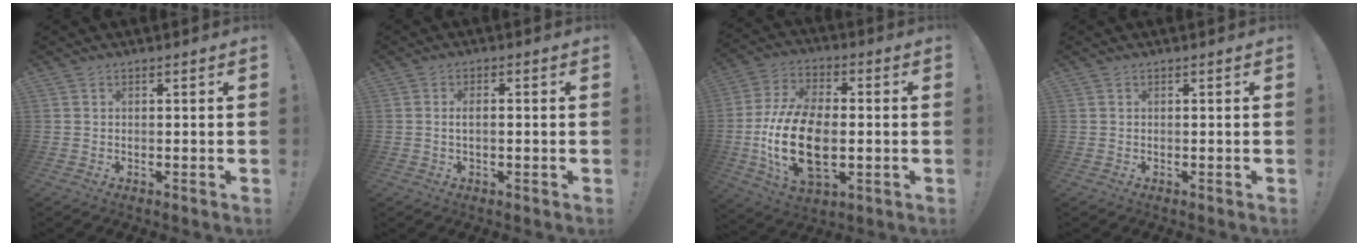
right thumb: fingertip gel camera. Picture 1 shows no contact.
{"total": 2.8, "force": [-0.4, 0.9, 2.6], "torque": [-0.042, 0.005, -0.008]}
{"total": 20.2, "force": [-3.2, 11.8, 16.1], "torque": [-0.309, 0.001, -0.050]}
{"total": 0.0}